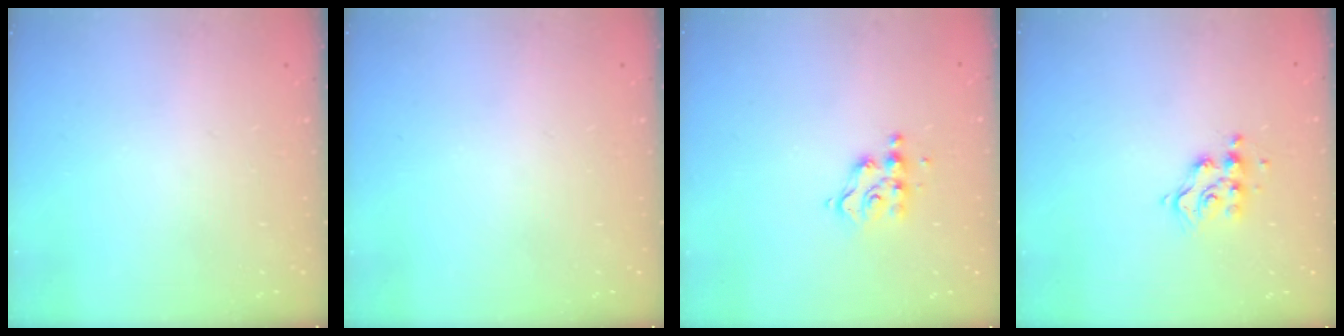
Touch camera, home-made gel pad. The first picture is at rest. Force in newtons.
{"total": 0.0}
{"total": 6.8, "press": 6.7, "slide": 0.6}
{"total": 9.0, "press": 9.0, "slide": 0.5}